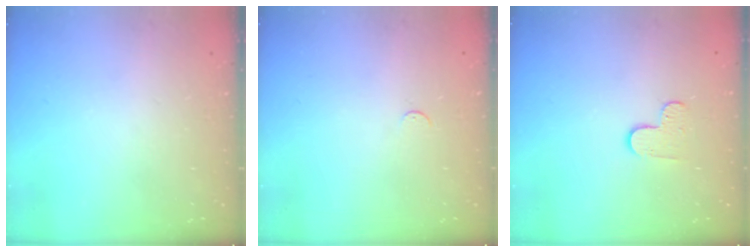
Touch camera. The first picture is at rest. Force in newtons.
{"total": 2.7, "press": 2.7, "slide": 0.4}
{"total": 5.8, "press": 5.8, "slide": 0.6}